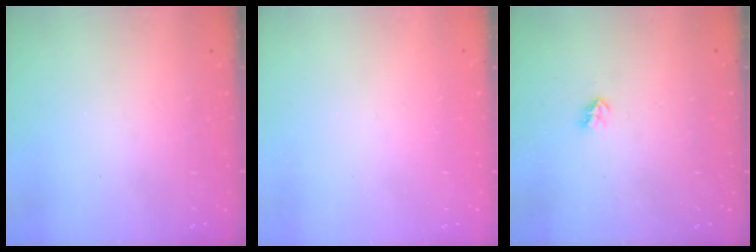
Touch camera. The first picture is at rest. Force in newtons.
{"total": 1.7, "press": 1.7, "slide": 0.2}
{"total": 2.7, "press": 2.7, "slide": 0.4}